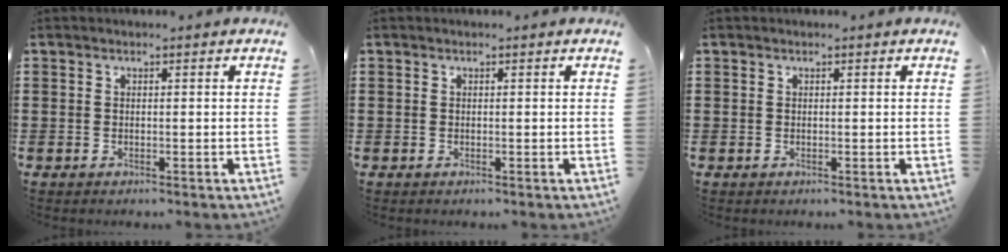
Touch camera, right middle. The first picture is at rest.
{"total": 0.0}
{"total": 0.0}